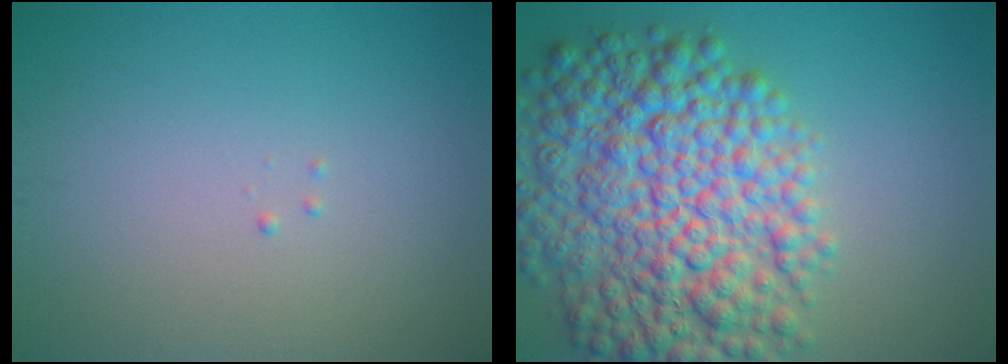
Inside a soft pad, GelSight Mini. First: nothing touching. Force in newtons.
{"total": 11.8, "press": 11.8, "slide": 0.4}